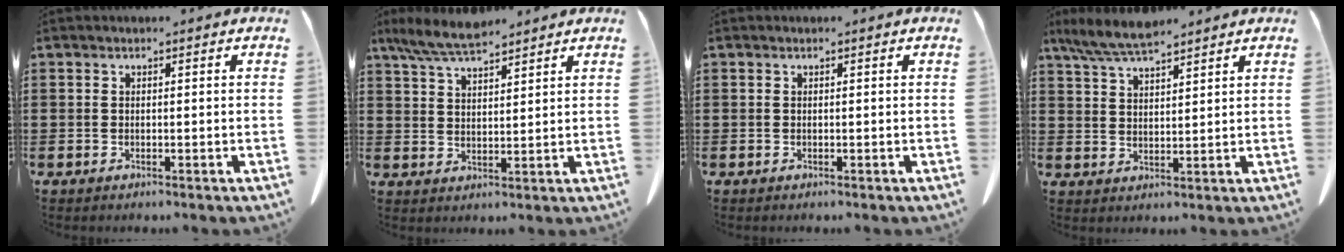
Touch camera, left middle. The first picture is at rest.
{"total": 6.5, "force": [5.6, 1.2, 3.2], "torque": [-0.077, -0.014, 0.105]}
{"total": 0.0}
{"total": 6.3, "force": [5.3, 1.0, 3.2], "torque": [-0.077, -0.013, 0.099]}